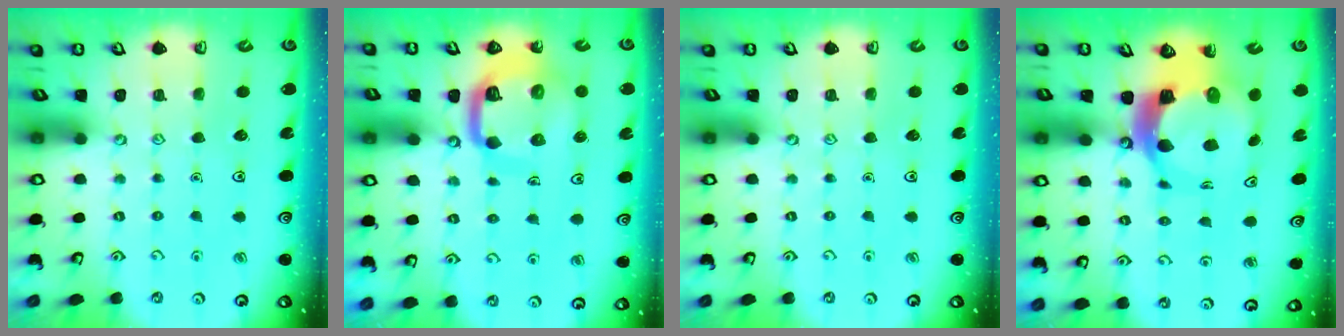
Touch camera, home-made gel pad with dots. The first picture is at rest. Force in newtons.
{"total": 12.0, "press": 11.9, "slide": 1.4}
{"total": 0.0}
{"total": 10.1, "press": 10.0, "slide": 1.5}